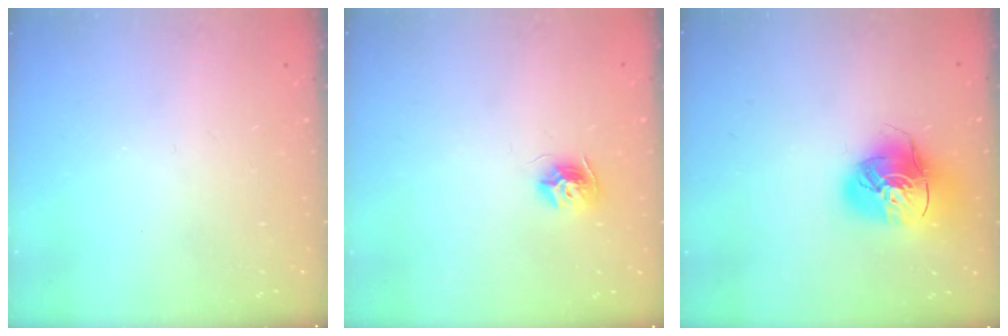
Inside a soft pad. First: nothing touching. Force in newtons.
{"total": 8.3, "press": 8.3, "slide": 0.4}
{"total": 15.3, "press": 15.1, "slide": 2.0}